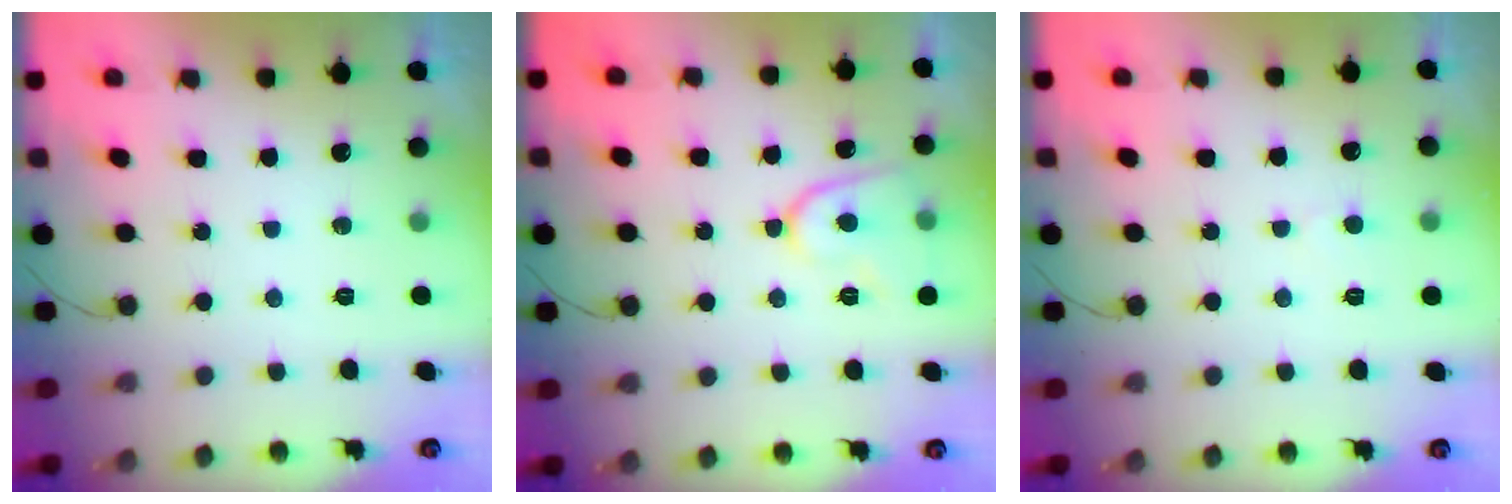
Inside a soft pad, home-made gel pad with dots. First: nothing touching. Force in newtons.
{"total": 10.4, "press": 10.4, "slide": 1.1}
{"total": 2.8, "press": 2.8, "slide": 0.3}